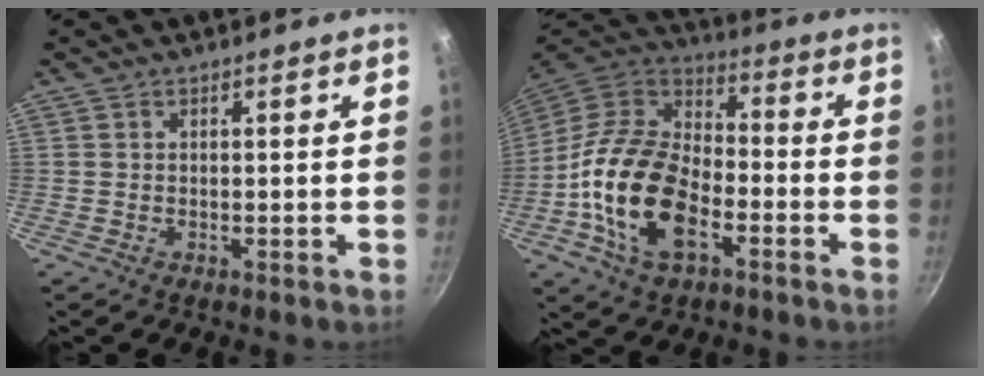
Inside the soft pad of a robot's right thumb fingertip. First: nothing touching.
{"total": 20.0, "force": [-6.2, 11.5, 15.1], "torque": [-0.265, 0.031, -0.132]}